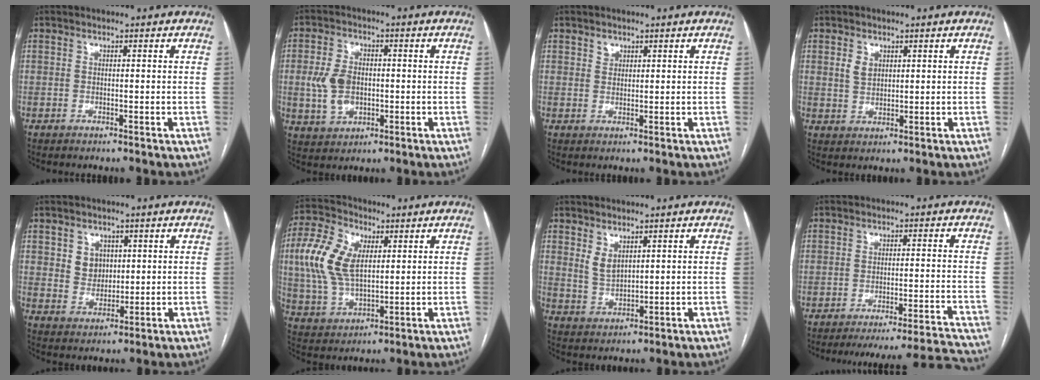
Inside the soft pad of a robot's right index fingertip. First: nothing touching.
{"total": 7.0, "force": [-0.4, 4.8, 5.1], "torque": [-0.114, 0.010, 0.001]}
{"total": 1.4, "force": [0.9, 1.0, 0.3], "torque": [0.000, -0.001, 0.014]}
{"total": 2.8, "force": [1.2, 2.0, 1.6], "torque": [-0.033, 0.002, 0.029]}
{"total": 4.5, "force": [1.6, 3.8, 1.7], "torque": [-0.031, 0.006, 0.034]}
{"total": 12.2, "force": [2.7, 6.8, 9.8], "torque": [-0.232, 0.021, 0.054]}
{"total": 3.4, "force": [2.1, 1.6, 2.1], "torque": [-0.046, -0.006, 0.052]}
{"total": 16.1, "force": [-15.6, -1.9, 3.5], "torque": [-0.034, -0.003, -0.203]}